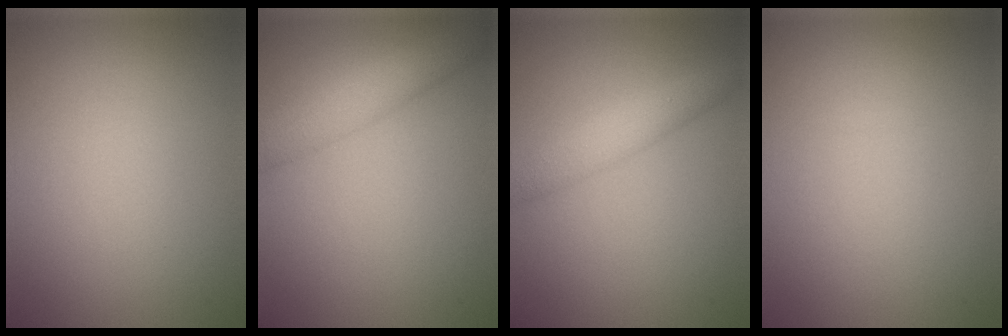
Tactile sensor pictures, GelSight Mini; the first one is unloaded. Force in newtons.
{"total": 4.2, "press": 4.2, "slide": 0.3}
{"total": 3.1, "press": 3.1, "slide": 0.1}
{"total": 0.0}